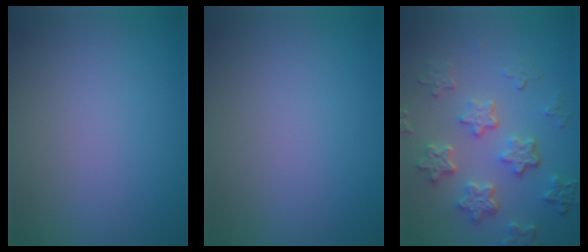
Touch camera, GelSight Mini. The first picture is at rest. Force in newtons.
{"total": 0.0}
{"total": 5.7, "press": 4.3, "slide": 3.7}